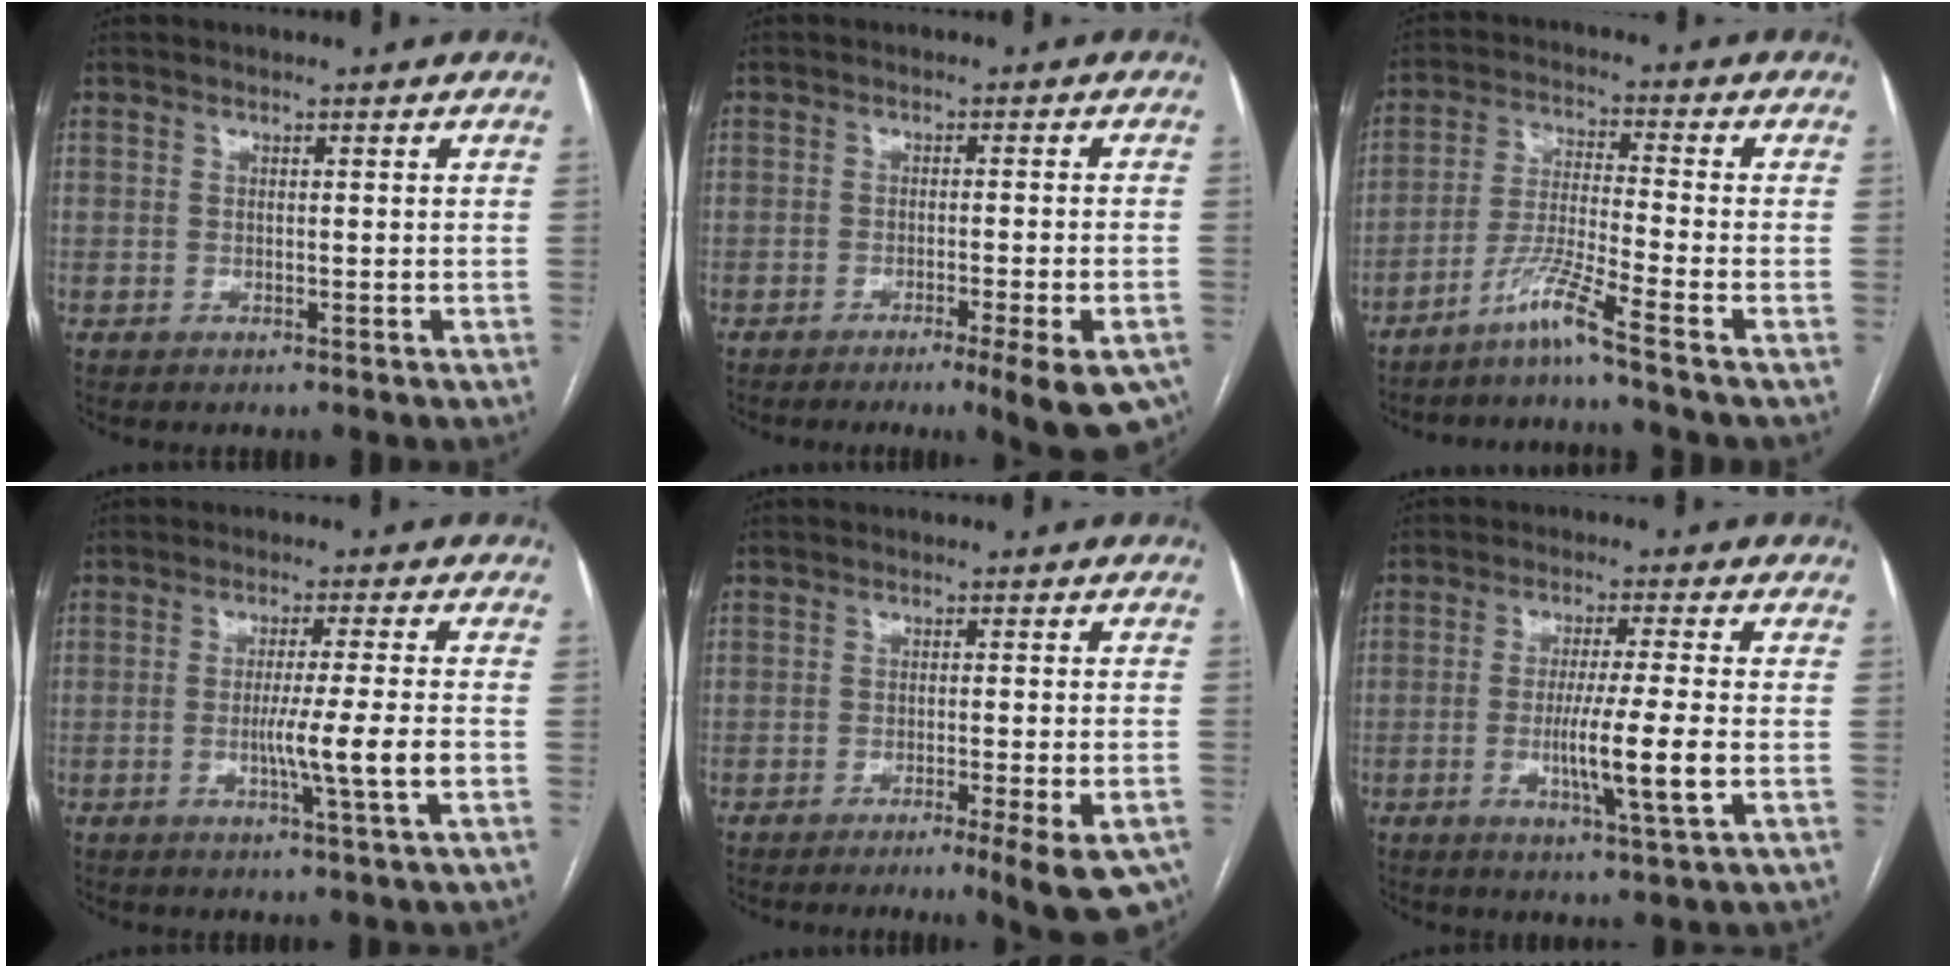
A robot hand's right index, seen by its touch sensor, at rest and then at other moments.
{"total": 9.9, "force": [-6.4, 0.5, 7.6], "torque": [-0.059, -0.008, -0.087]}
{"total": 6.8, "force": [-5.1, -1.9, 4.1], "torque": [-0.088, -0.022, -0.105]}
{"total": 7.4, "force": [-1.7, -1.4, 7.0], "torque": [-0.116, -0.016, -0.030]}
{"total": 9.8, "force": [-6.2, 0.5, 7.5], "torque": [-0.059, -0.009, -0.086]}
{"total": 9.0, "force": [-2.0, -0.6, 8.8], "torque": [-0.156, -0.017, -0.036]}